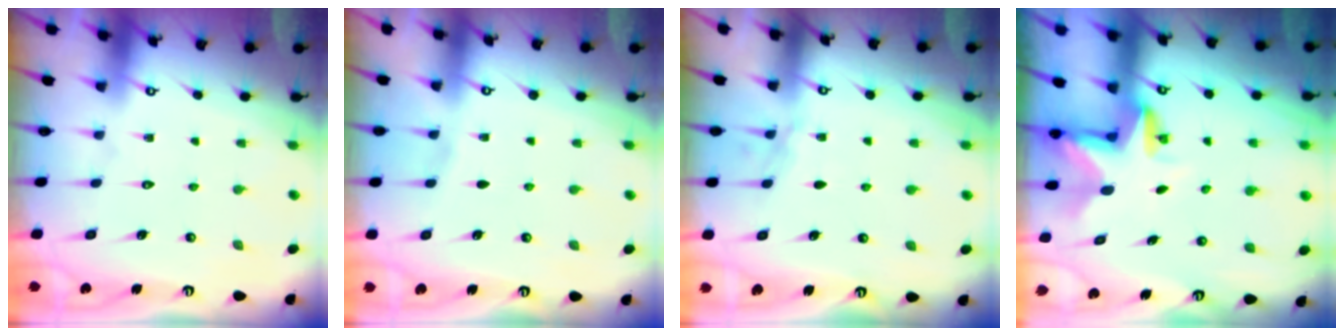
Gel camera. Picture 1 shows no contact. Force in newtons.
{"total": 2.1, "press": 2.1, "slide": 0.3}
{"total": 3.5, "press": 3.5, "slide": 0.5}
{"total": 3.2, "press": 3.2, "slide": 0.2}